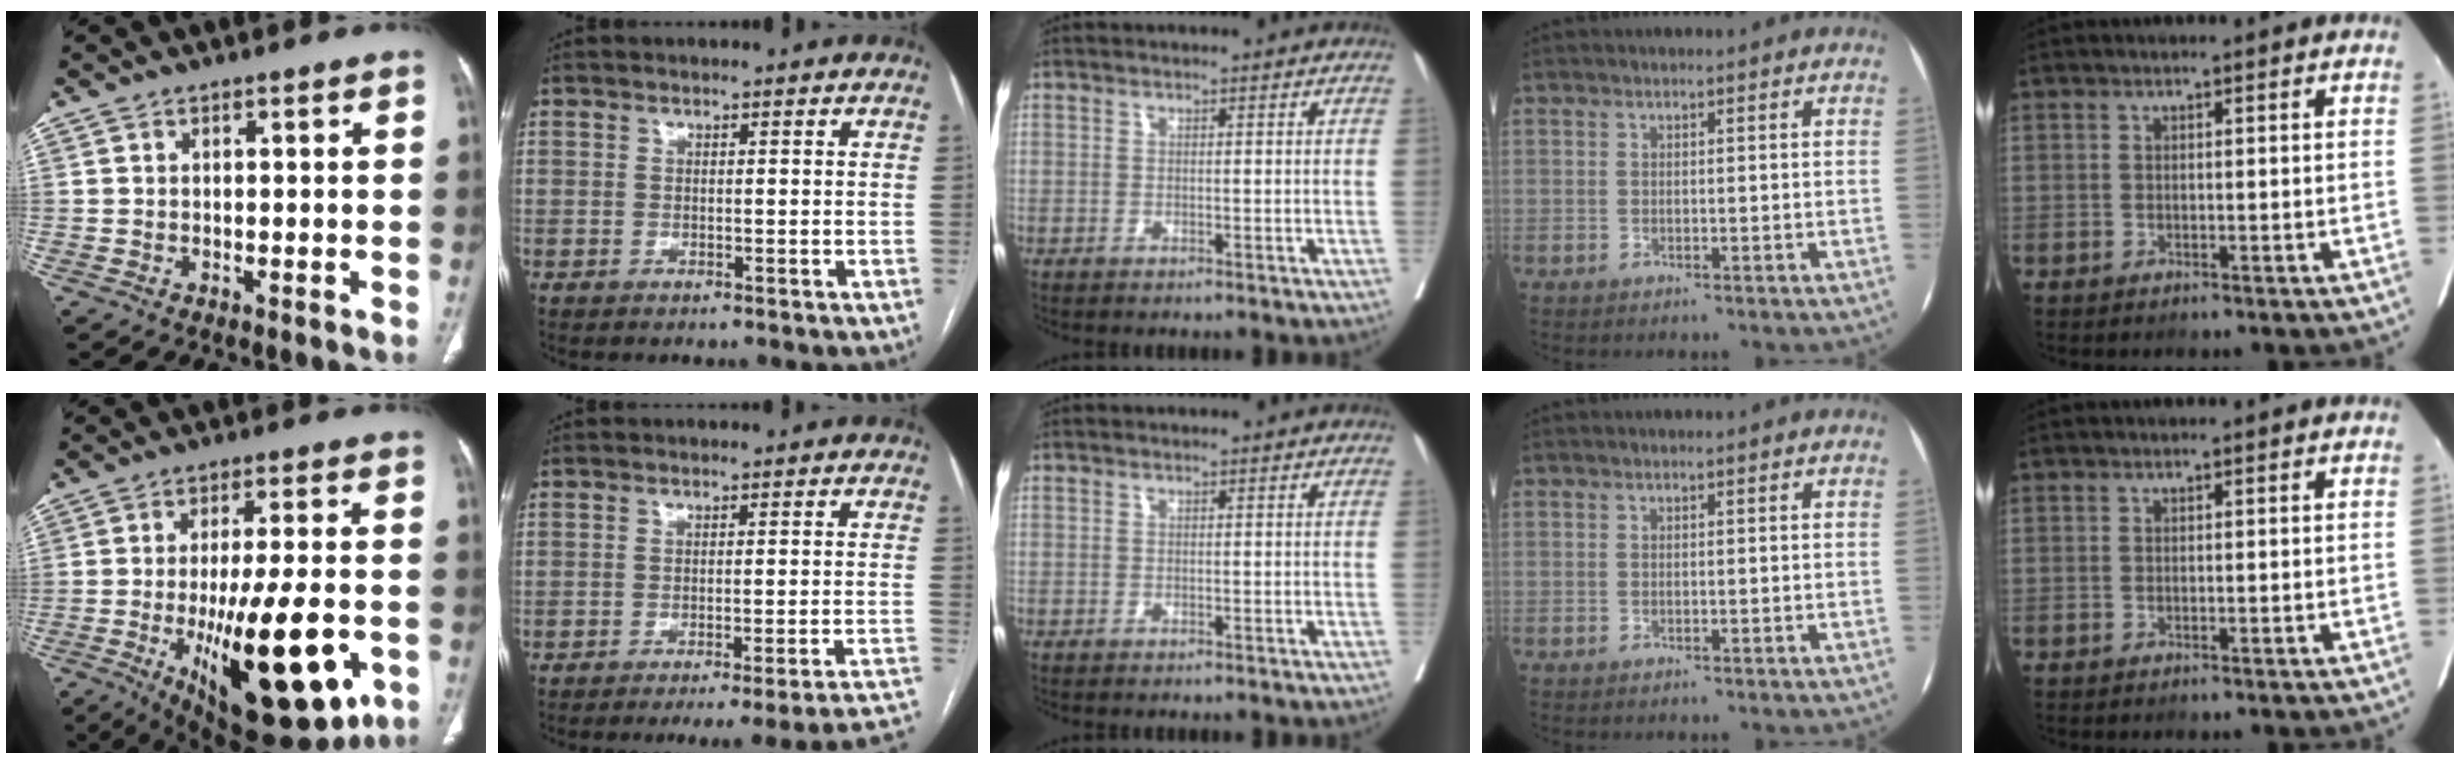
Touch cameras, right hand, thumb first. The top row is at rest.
{"thumb": {"total": 24.3, "force": [-7.5, 8.4, 21.6], "torque": [-0.305, 0.000, -0.092]}, "index": {"total": 19.4, "force": [-17.5, -1.1, 8.4], "torque": [-0.036, -0.013, -0.210]}}